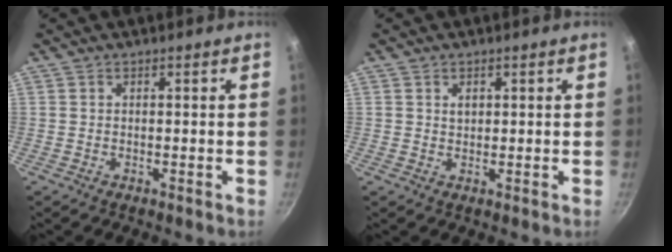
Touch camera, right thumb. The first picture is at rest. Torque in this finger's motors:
{"motor_torque": [-0.43, 0.65, 0.79, 0.16, -0.02]}